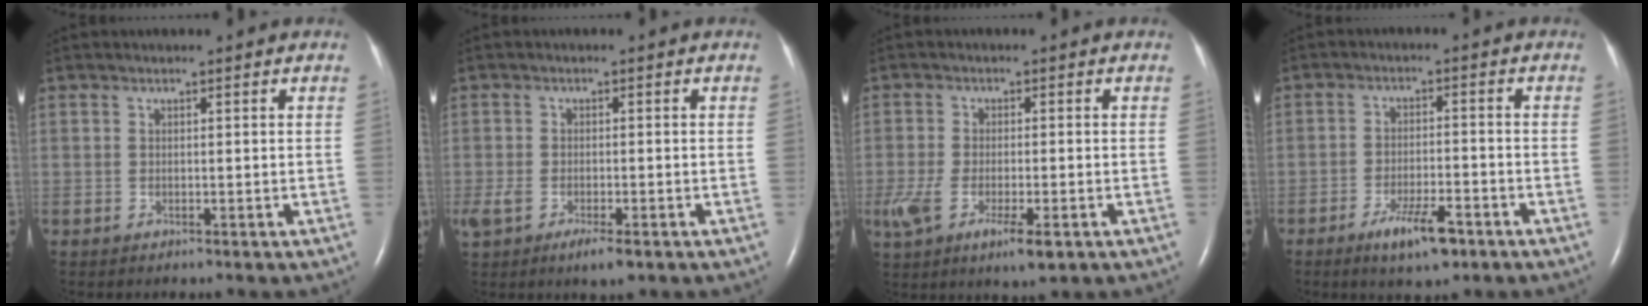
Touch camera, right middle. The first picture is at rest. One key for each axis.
{"total": 5.3, "fx": -3.0, "fy": 1.8, "fz": 4.0, "tx": -0.074, "ty": -0.014, "tz": -0.047}
{"total": 8.7, "fx": -4.0, "fy": 2.7, "fz": 7.2, "tx": -0.134, "ty": -0.023, "tz": -0.066}
{"total": 6.6, "fx": -4.1, "fy": 1.6, "fz": 4.9, "tx": -0.094, "ty": -0.006, "tz": -0.065}